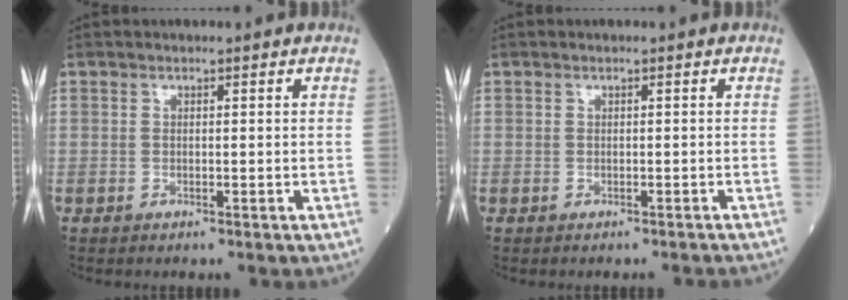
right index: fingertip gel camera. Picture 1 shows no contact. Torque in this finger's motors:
{"motor_torque": [-1.82, -0.32, -1.05, -0.21]}